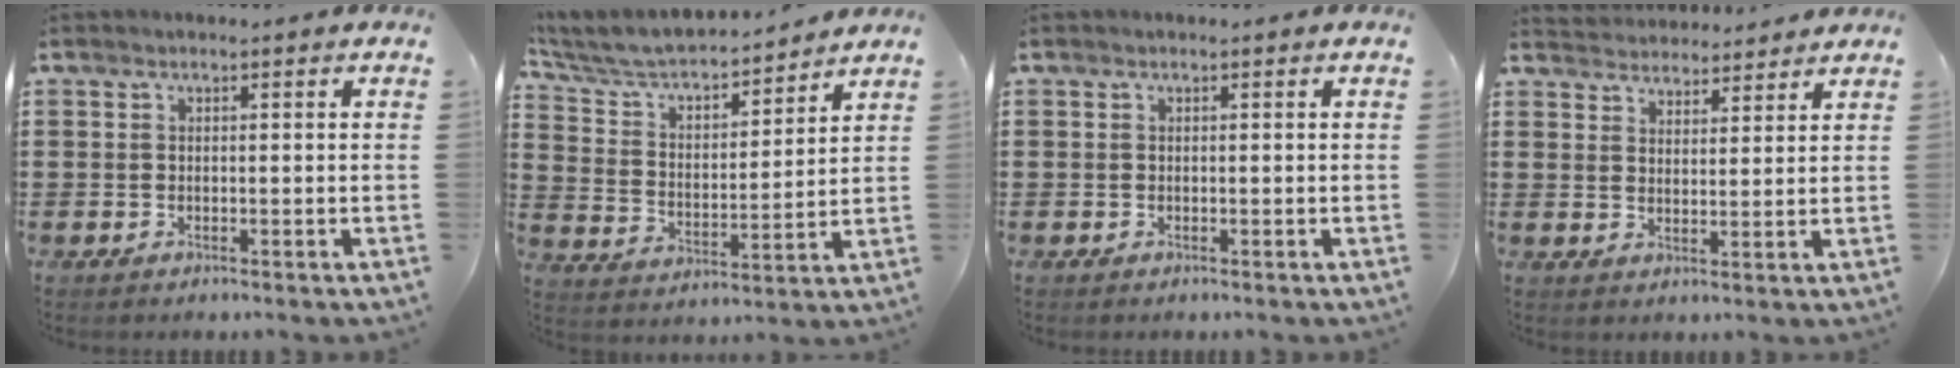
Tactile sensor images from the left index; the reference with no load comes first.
{"total": 5.5, "force": [5.0, 1.2, 1.9], "torque": [-0.061, -0.034, 0.079]}
{"total": 0.0}
{"total": 3.4, "force": [3.3, 0.5, -0.6], "torque": [-0.003, -0.012, 0.062]}